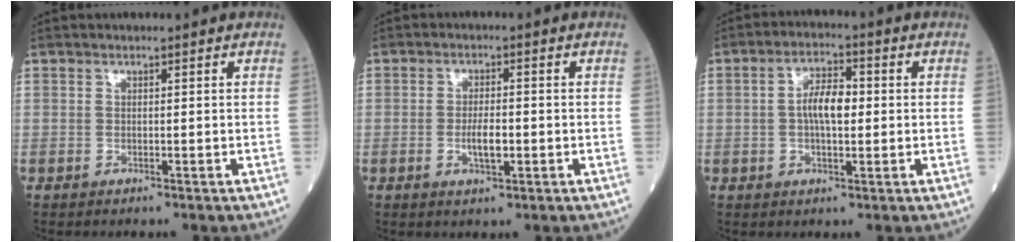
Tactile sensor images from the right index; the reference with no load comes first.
{"total": 3.8, "force": [-0.9, 1.0, 3.5], "torque": [-0.067, -0.001, -0.014]}
{"total": 6.0, "force": [0.2, 2.3, 5.5], "torque": [-0.105, 0.010, -0.001]}